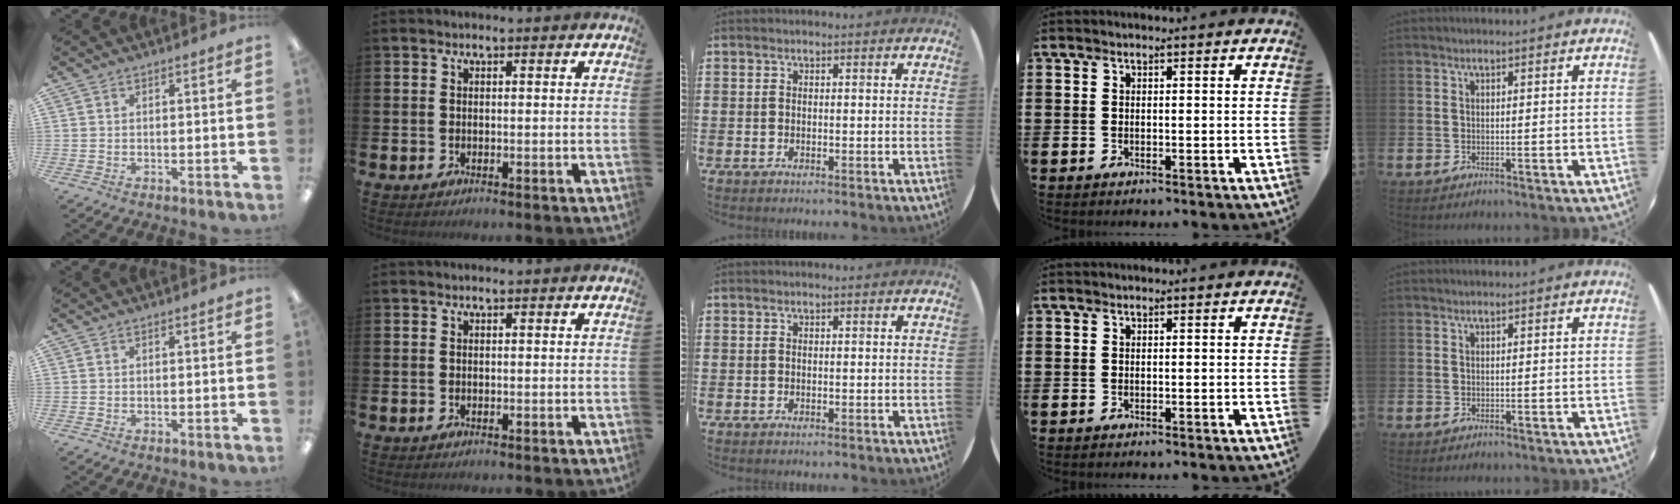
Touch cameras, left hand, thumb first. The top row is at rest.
{}